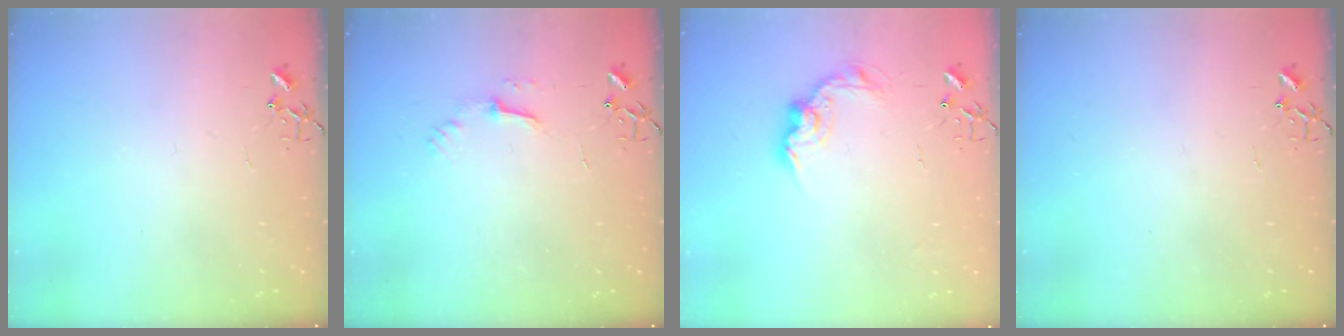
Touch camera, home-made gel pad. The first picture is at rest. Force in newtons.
{"total": 5.8, "press": 5.8, "slide": 0.6}
{"total": 11.5, "press": 11.5, "slide": 0.5}
{"total": 0.0}